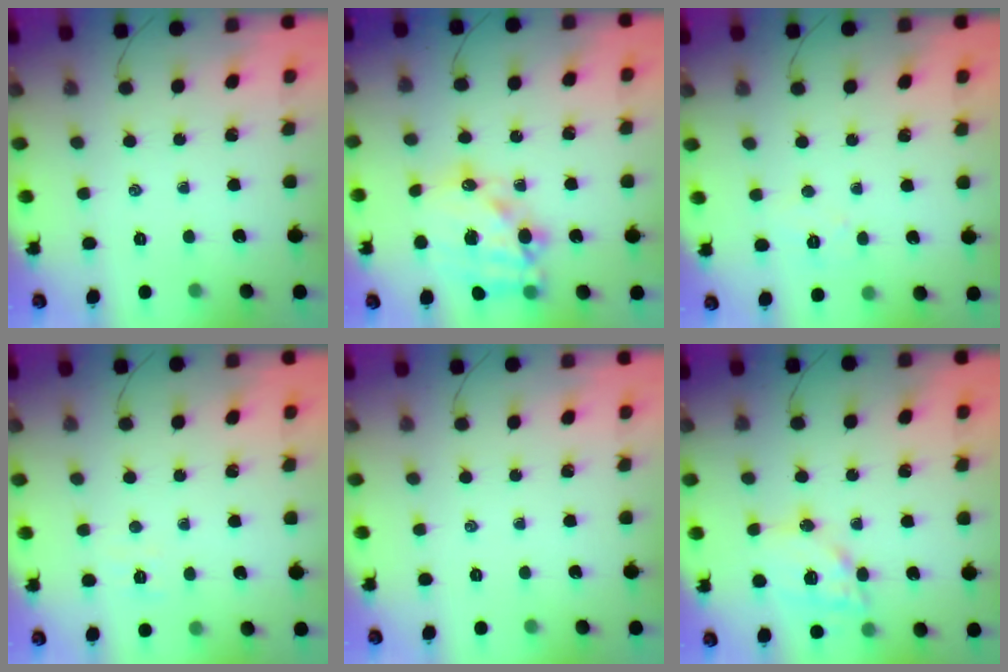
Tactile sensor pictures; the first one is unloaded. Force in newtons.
{"total": 16.5, "press": 16.2, "slide": 3.4}
{"total": 4.6, "press": 4.5, "slide": 0.8}
{"total": 4.7, "press": 4.6, "slide": 1.2}
{"total": 0.0}
{"total": 13.6, "press": 13.3, "slide": 2.6}